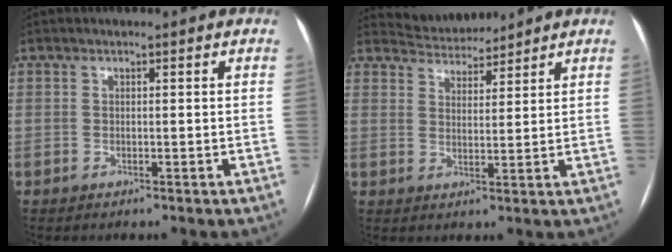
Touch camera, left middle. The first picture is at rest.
{"total": 5.0, "force": [5.0, 0.7, -0.2], "torque": [-0.005, 0.016, 0.087]}